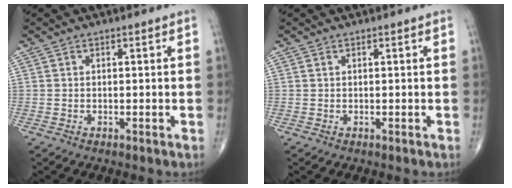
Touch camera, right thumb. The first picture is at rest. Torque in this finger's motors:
{"motor_torque": [-0.28, 0.06, 0.05, 0.09, 0.03]}